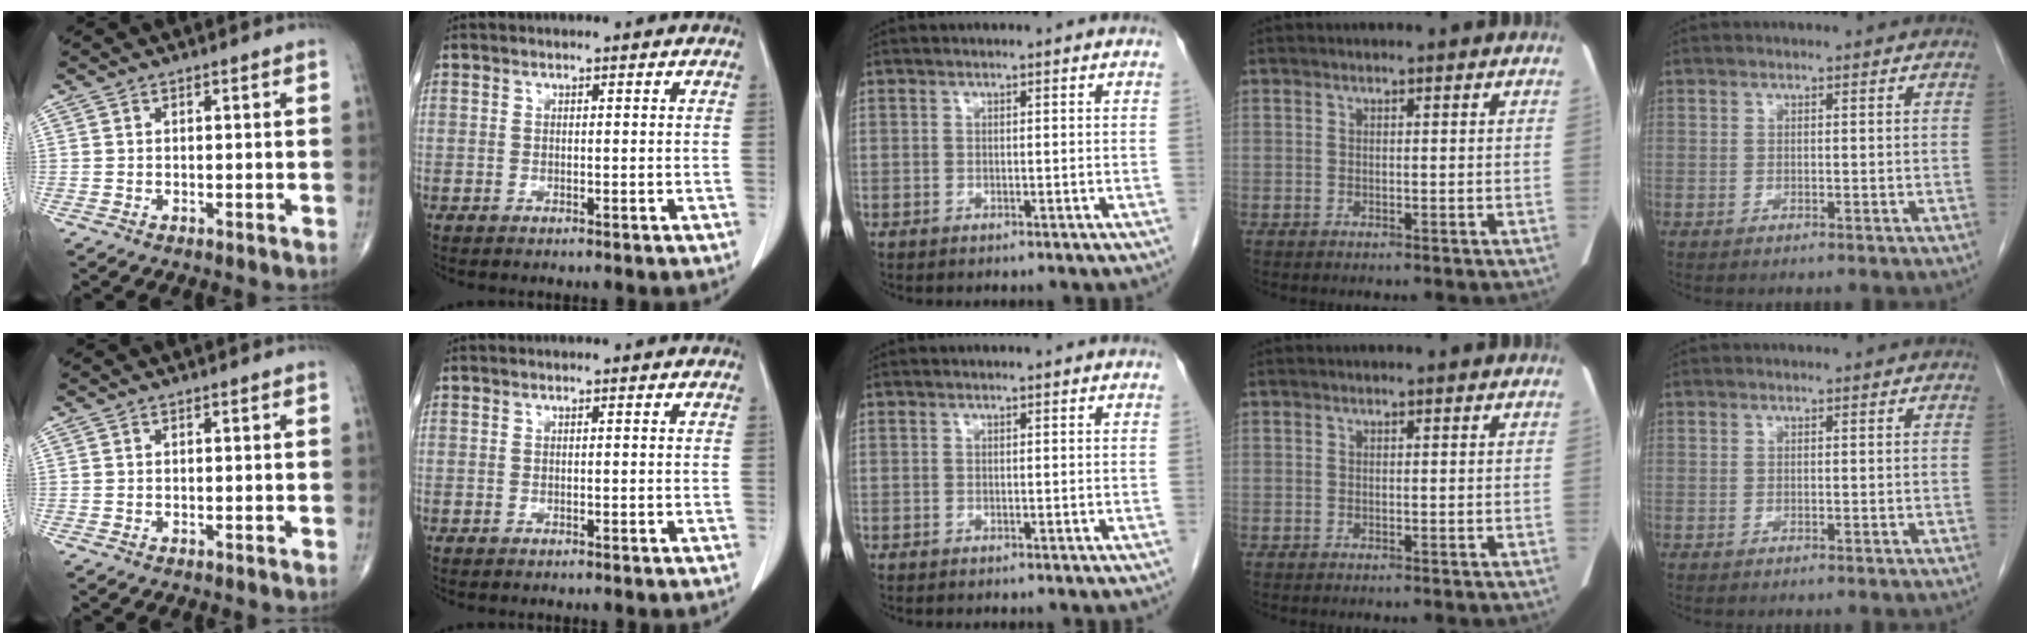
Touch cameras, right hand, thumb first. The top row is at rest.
{}